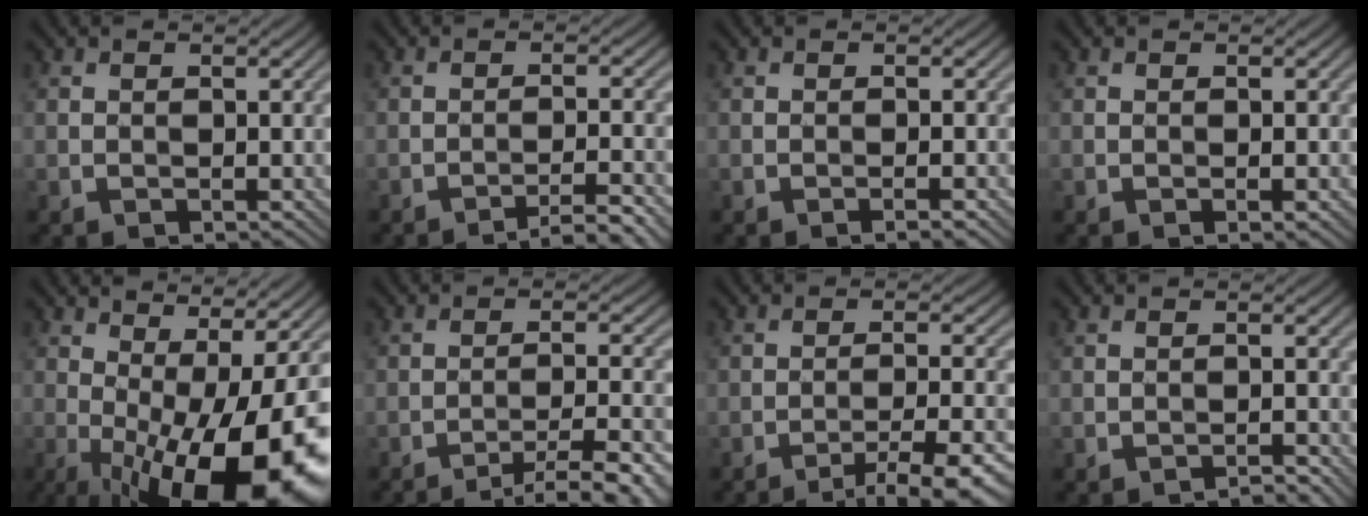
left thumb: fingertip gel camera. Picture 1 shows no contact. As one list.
[{"total": 4.8, "force": [-3.5, 0.5, 3.3], "torque": [-0.053, 0.015, -0.062]}, {"total": 1.4, "force": [-0.7, 0.0, 1.3], "torque": [-0.017, 0.006, -0.017]}, {"total": 0.8, "force": [-0.3, 0.0, 0.8], "torque": [-0.015, -0.001, -0.007]}, {"total": 18.9, "force": [-4.3, 6.4, 17.3], "torque": [-0.236, -0.012, -0.056]}, {"total": 8.9, "force": [-6.5, 1.3, 5.9], "torque": [-0.093, 0.008, -0.092]}, {"total": 8.5, "force": [-5.9, 1.3, 6.0], "torque": [-0.089, 0.010, -0.083]}, {"total": 1.6, "force": [-1.4, 0.0, 0.8], "torque": [-0.005, 0.008, -0.027]}]